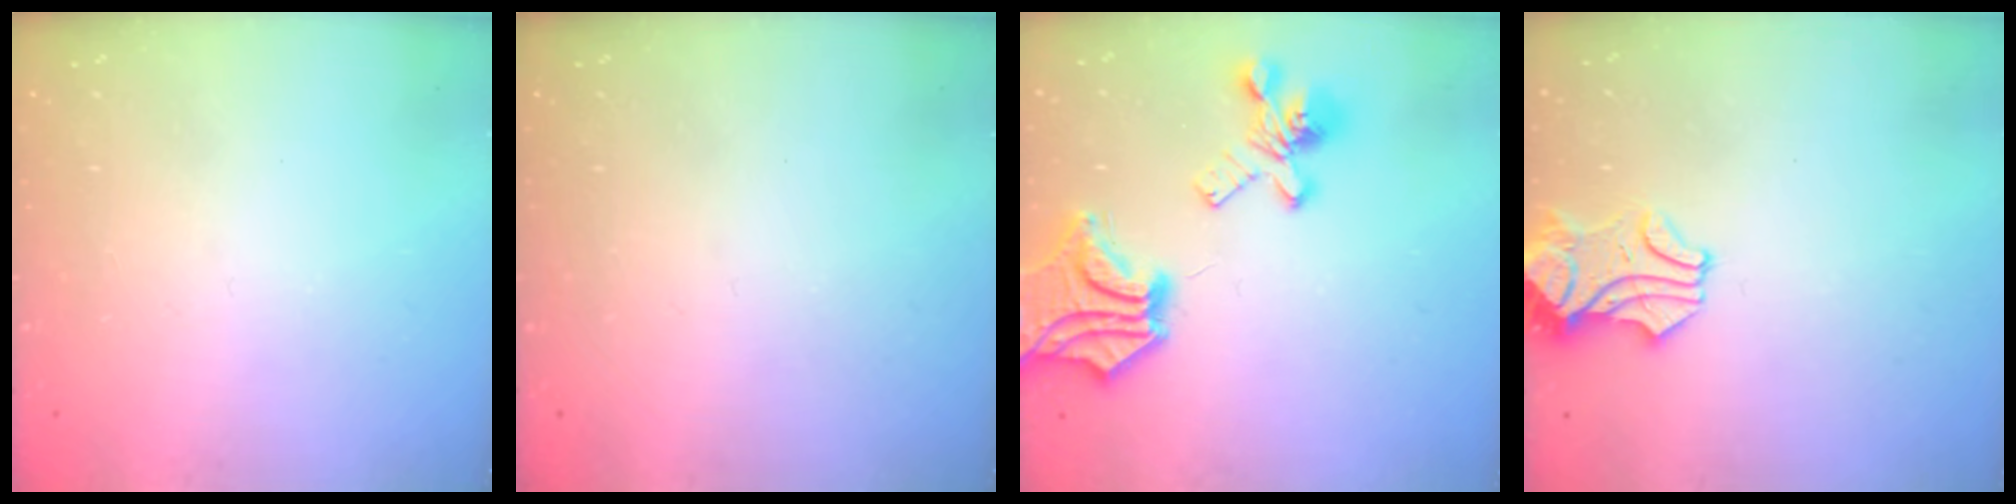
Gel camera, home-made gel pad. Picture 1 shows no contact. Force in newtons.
{"total": 0.0}
{"total": 12.3, "press": 11.8, "slide": 3.3}
{"total": 0.9, "press": 0.7, "slide": 0.7}